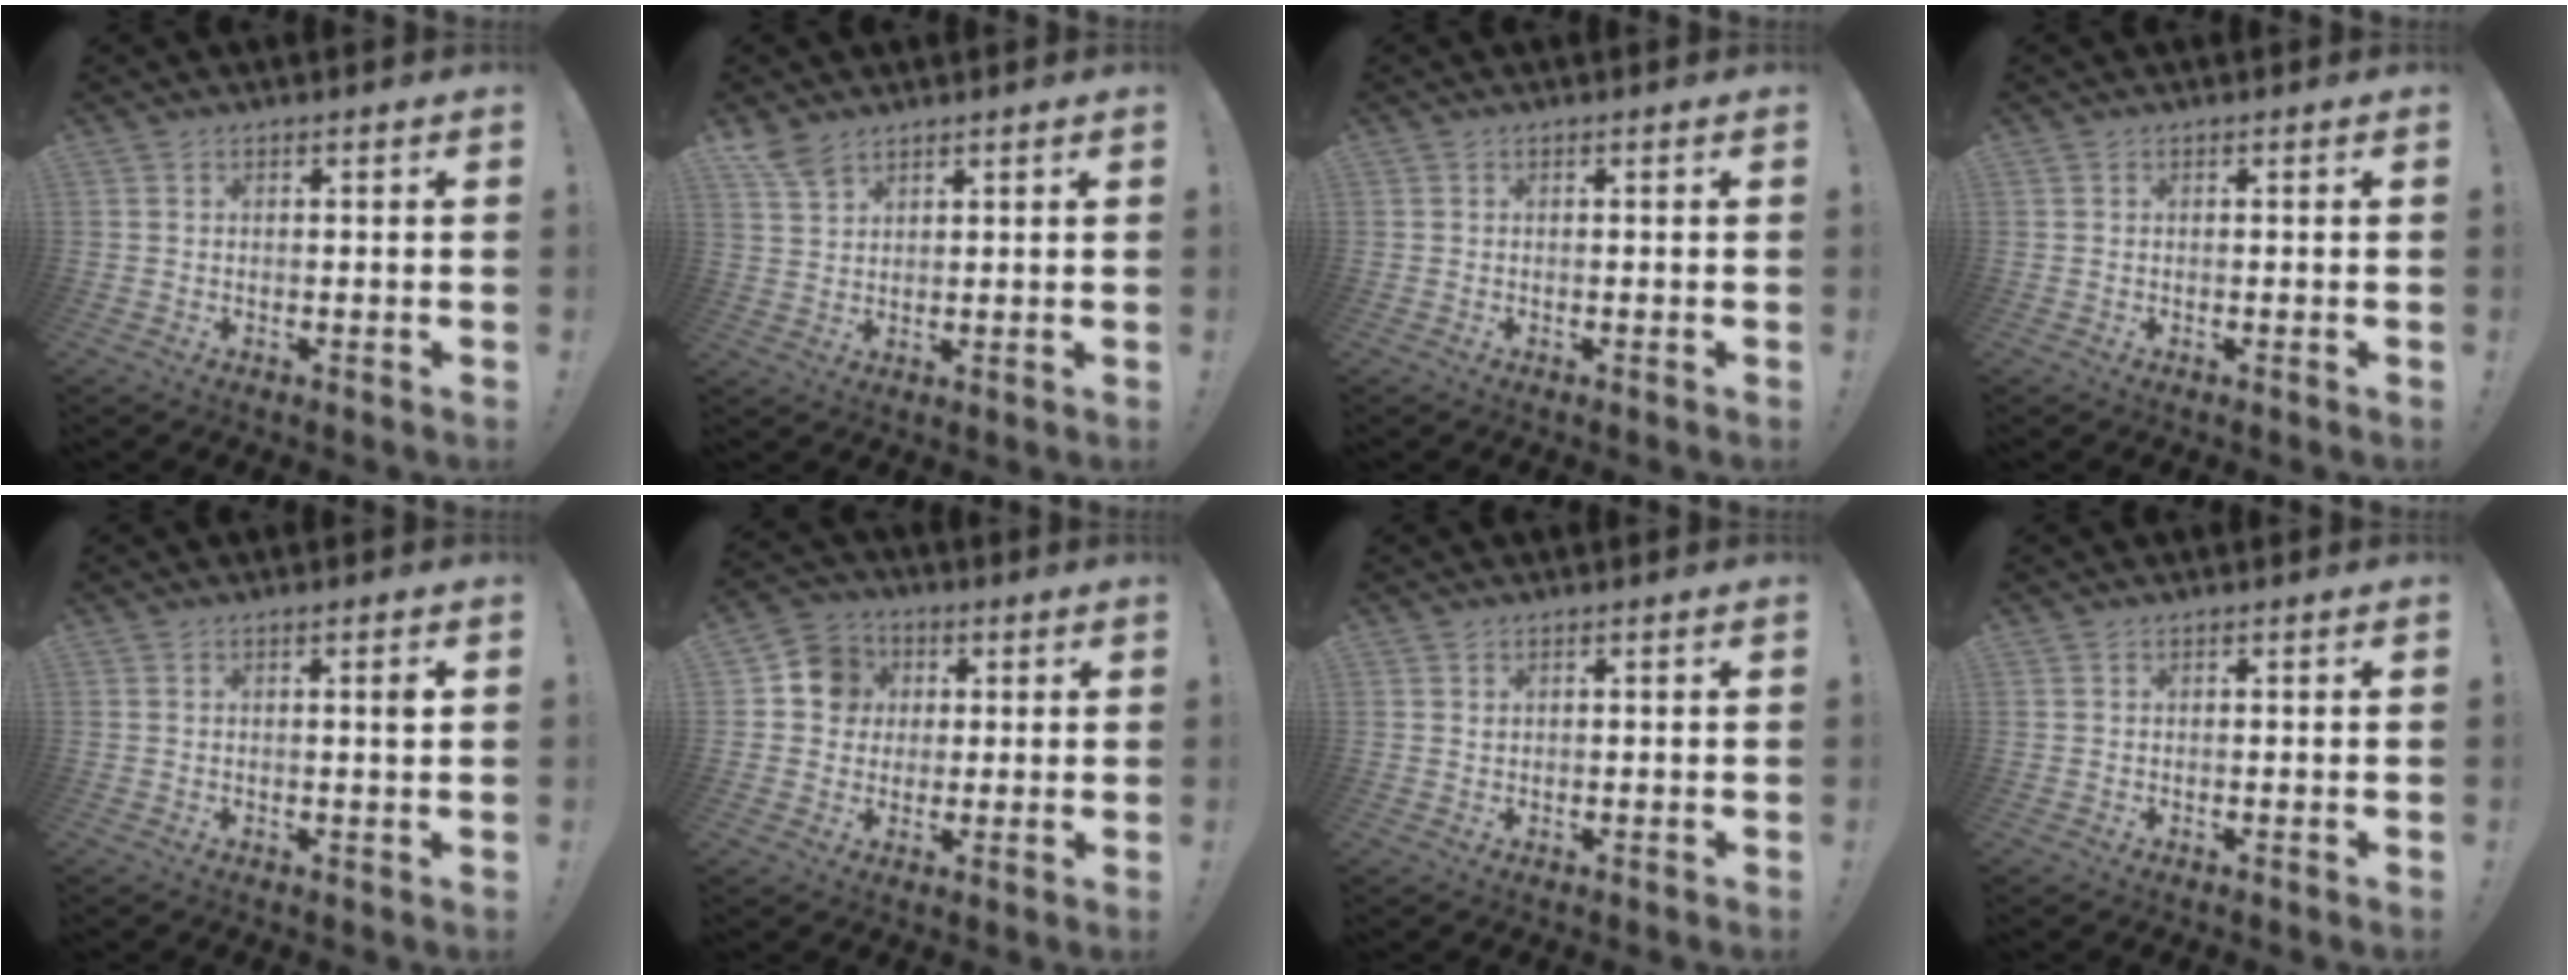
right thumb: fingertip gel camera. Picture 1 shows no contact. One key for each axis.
{"total": 5.5, "fx": 4.3, "fy": 2.4, "fz": 2.4, "tx": -0.034, "ty": -0.028, "tz": 0.081}
{"total": 0.0}
{"total": 0.0}
{"total": 1.8, "fx": 0.6, "fy": -0.3, "fz": 1.6, "tx": -0.020, "ty": -0.005, "tz": 0.005}
{"total": 10.0, "fx": 1.8, "fy": 9.3, "fz": 3.0, "tx": -0.027, "ty": 0.005, "tz": 0.037}
{"total": 0.7, "fx": 0.5, "fy": 0.5, "fz": 0.1, "tx": -0.002, "ty": -0.001, "tz": 0.011}
{"total": 0.0}